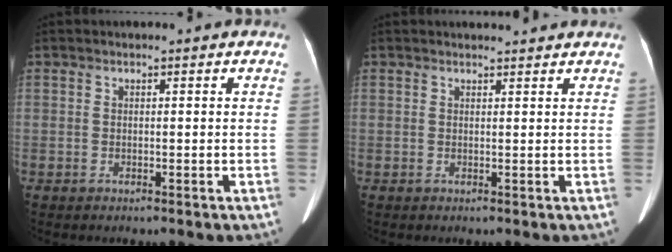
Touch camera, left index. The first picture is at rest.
{"total": 3.3, "force": [3.2, 0.3, 0.7], "torque": [-0.012, 0.013, 0.038]}